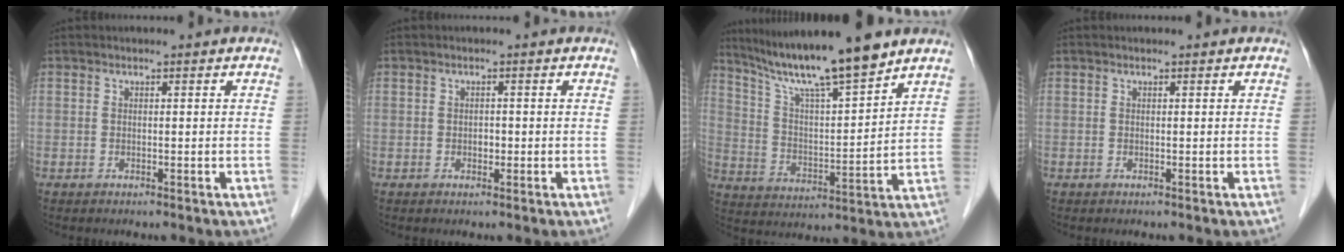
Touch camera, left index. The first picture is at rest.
{"total": 0.9, "force": [-0.2, 0.7, 0.6], "torque": [-0.010, 0.002, -0.005]}
{"total": 14.8, "force": [12.3, -0.2, 8.2], "torque": [-0.145, 0.002, 0.221]}
{"total": 0.0}